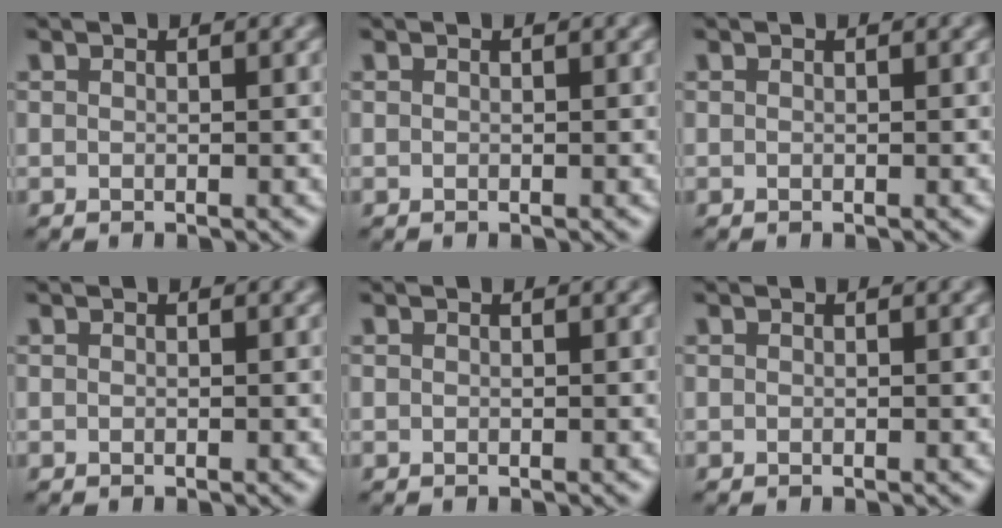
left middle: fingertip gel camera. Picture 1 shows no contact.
{"total": 0.0}
{"total": 0.0}
{"total": 0.0}
{"total": 0.0}
{"total": 0.0}